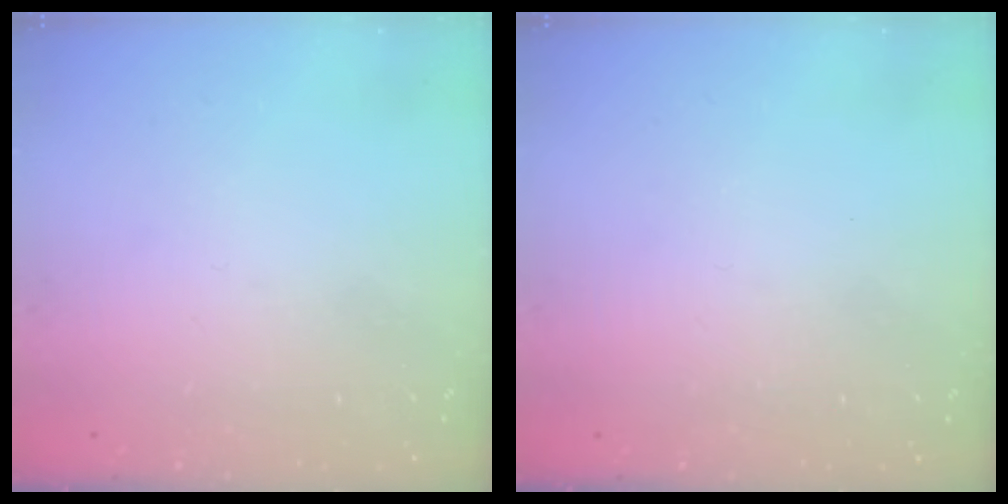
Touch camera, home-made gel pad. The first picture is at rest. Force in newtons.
{"total": 0.0}